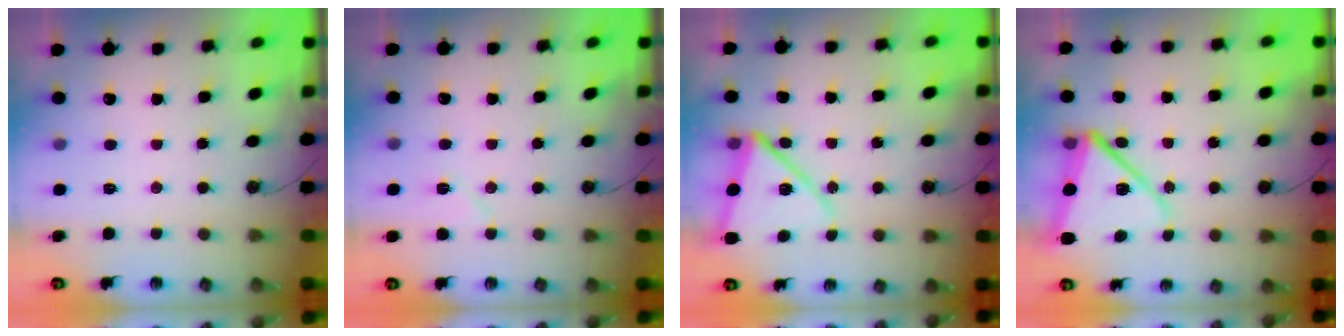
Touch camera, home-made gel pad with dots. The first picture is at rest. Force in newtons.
{"total": 6.3, "press": 6.1, "slide": 1.6}
{"total": 13.0, "press": 12.9, "slide": 1.5}
{"total": 14.4, "press": 14.4, "slide": 1.1}